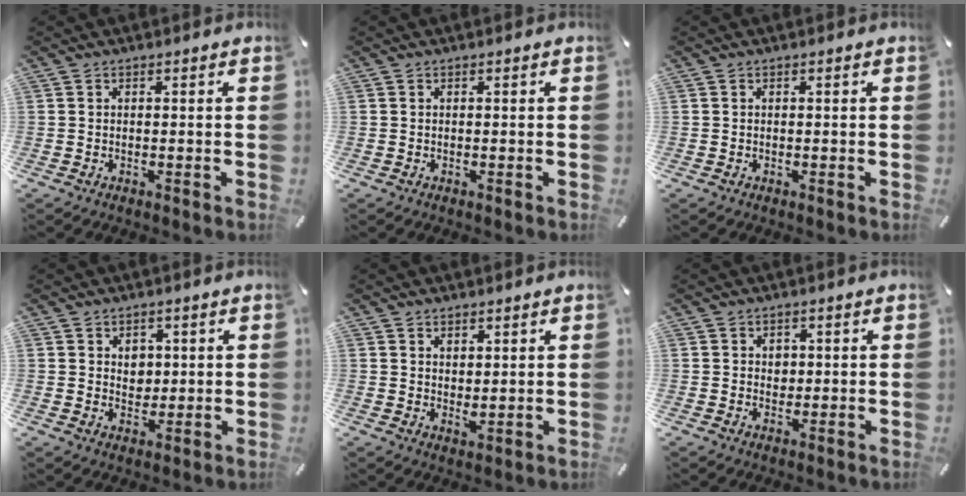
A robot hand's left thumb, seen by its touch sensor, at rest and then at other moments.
{"total": 0.0}
{"total": 0.0}
{"total": 4.1, "force": [1.4, 3.6, 1.1], "torque": [-0.009, -0.003, 0.021]}
{"total": 2.4, "force": [1.7, 1.7, 0.5], "torque": [-0.005, -0.009, 0.031]}
{"total": 2.4, "force": [0.5, 2.2, 0.6], "torque": [-0.001, -0.003, 0.004]}